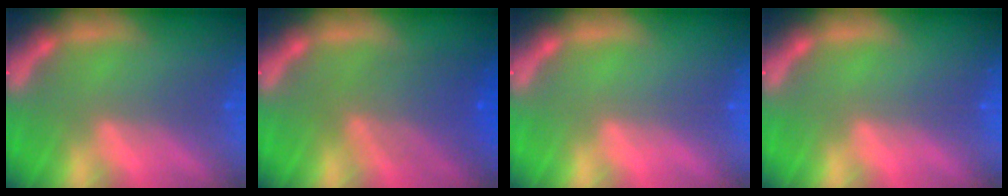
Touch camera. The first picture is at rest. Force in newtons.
{"total": 6.0}
{"total": 0.0}
{"total": 0.0}